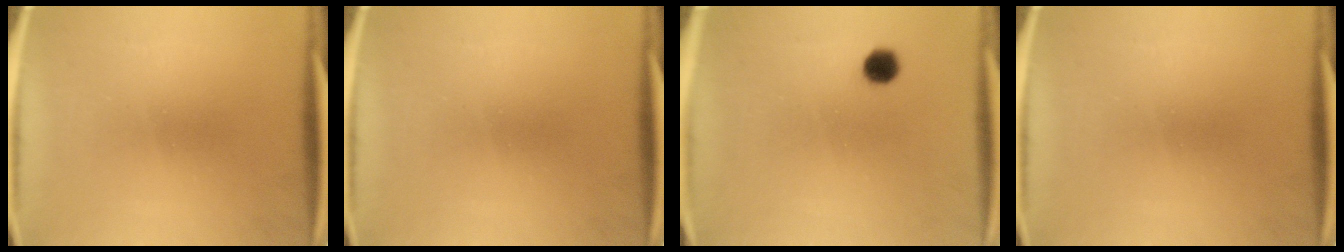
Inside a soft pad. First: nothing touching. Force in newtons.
{"total": 0.0}
{"total": 3.1}
{"total": 0.0}